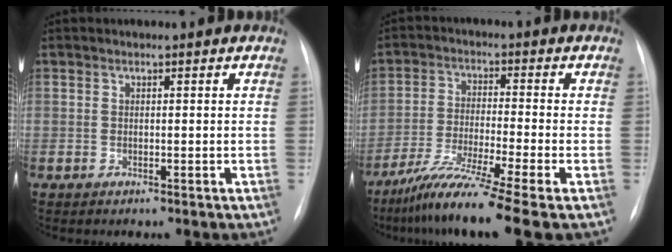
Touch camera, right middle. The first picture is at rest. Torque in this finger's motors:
{"motor_torque": [1.16, -0.98, 0.33, 0.14]}